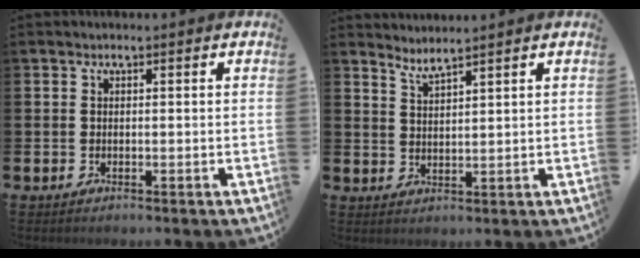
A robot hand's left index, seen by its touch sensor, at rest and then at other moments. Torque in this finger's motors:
{"motor_torque": [0.33, -0.22, -0.03, 0.00]}